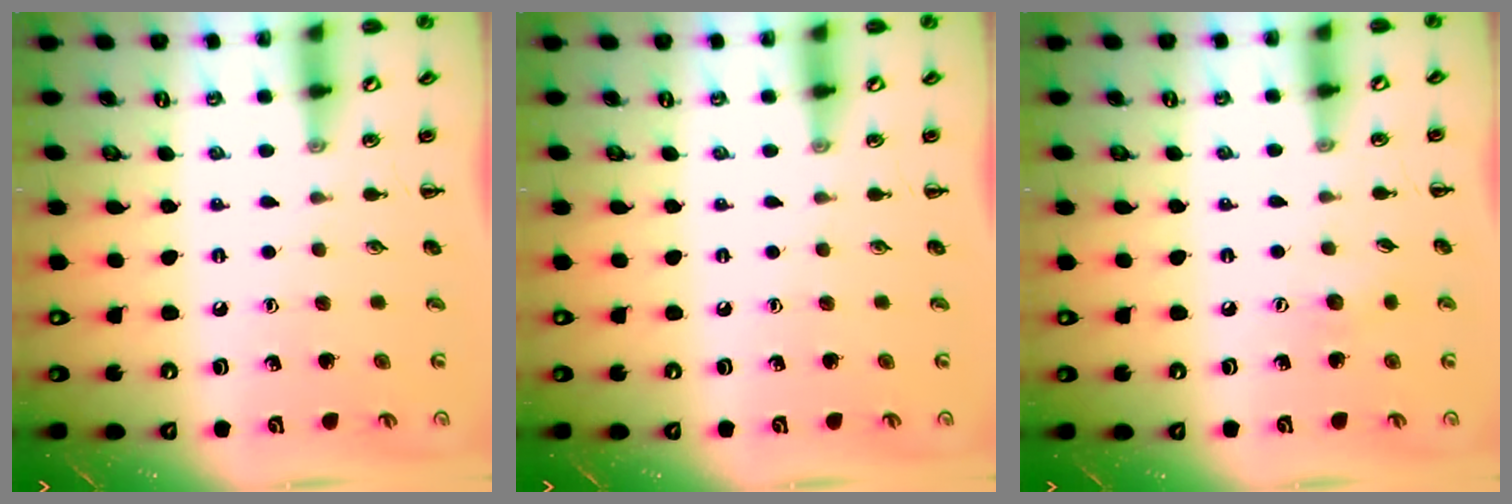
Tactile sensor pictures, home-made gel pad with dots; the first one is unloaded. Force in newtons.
{"total": 0.0}
{"total": 4.6, "press": 4.4, "slide": 1.1}